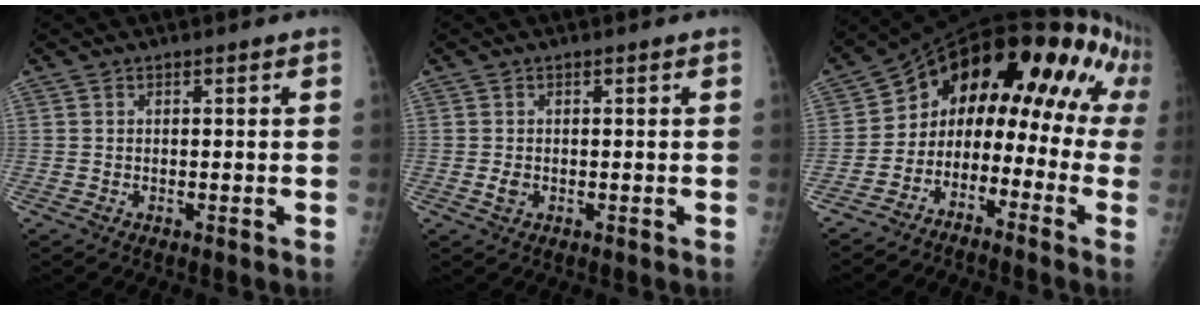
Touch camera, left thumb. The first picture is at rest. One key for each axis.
{"total": 1.3, "fx": -0.2, "fy": 1.0, "fz": 0.8, "tx": -0.014, "ty": -0.001, "tz": -0.002}
{"total": 16.0, "fx": -2.7, "fy": 11.4, "fz": 10.9, "tx": -0.098, "ty": 0.124, "tz": -0.051}